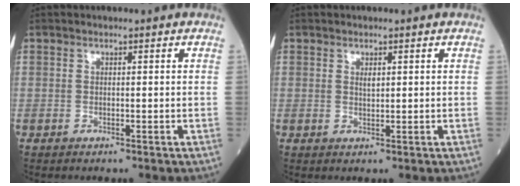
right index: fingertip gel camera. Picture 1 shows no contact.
{"total": 1.1, "force": [0.5, 0.4, 0.9], "torque": [-0.017, -0.003, 0.008]}